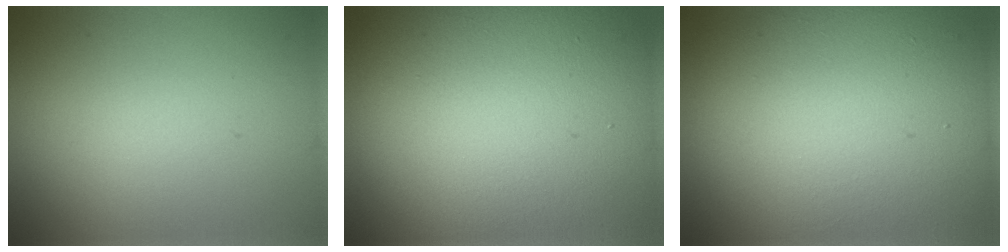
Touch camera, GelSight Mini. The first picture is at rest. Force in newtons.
{"total": 20.1, "press": 20.1, "slide": 1.0}
{"total": 16.1, "press": 16.1, "slide": 0.8}